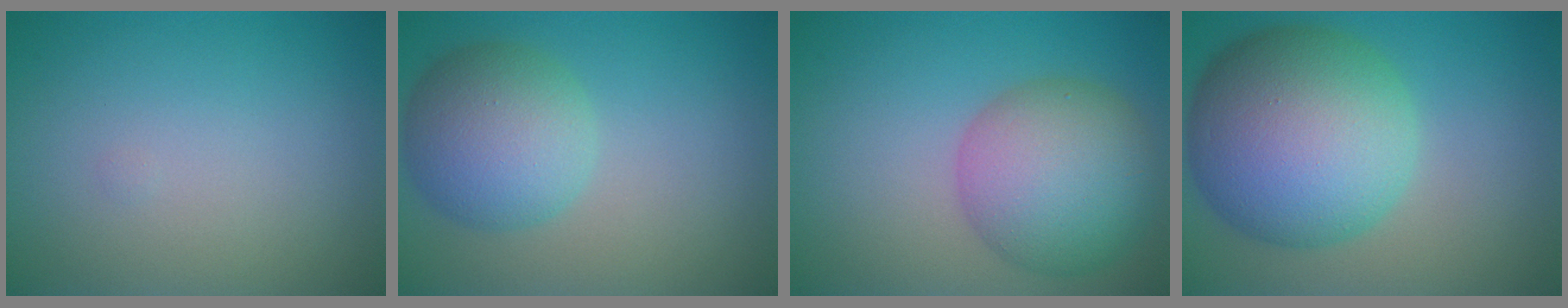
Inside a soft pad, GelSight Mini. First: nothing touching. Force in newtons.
{"total": 6.3, "press": 6.3, "slide": 0.1}
{"total": 8.1, "press": 8.1, "slide": 0.3}
{"total": 13.3, "press": 13.3, "slide": 0.3}